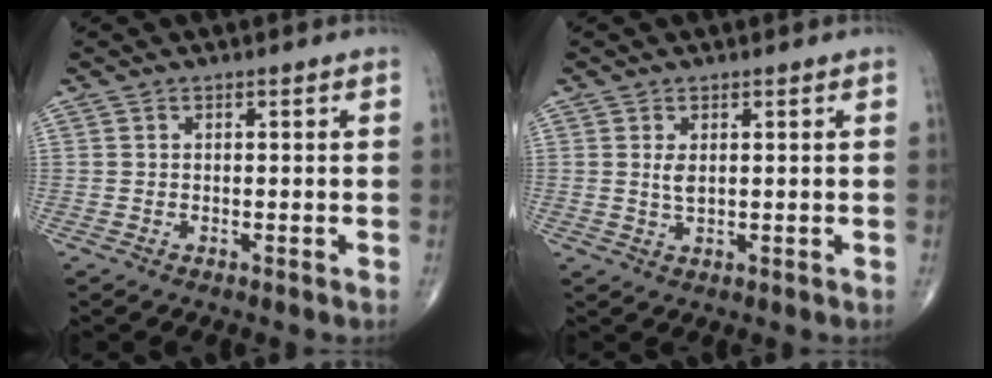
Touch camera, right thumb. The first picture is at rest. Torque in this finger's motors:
{"motor_torque": [0.23, 0.07, 0.18, -0.41, -0.01]}